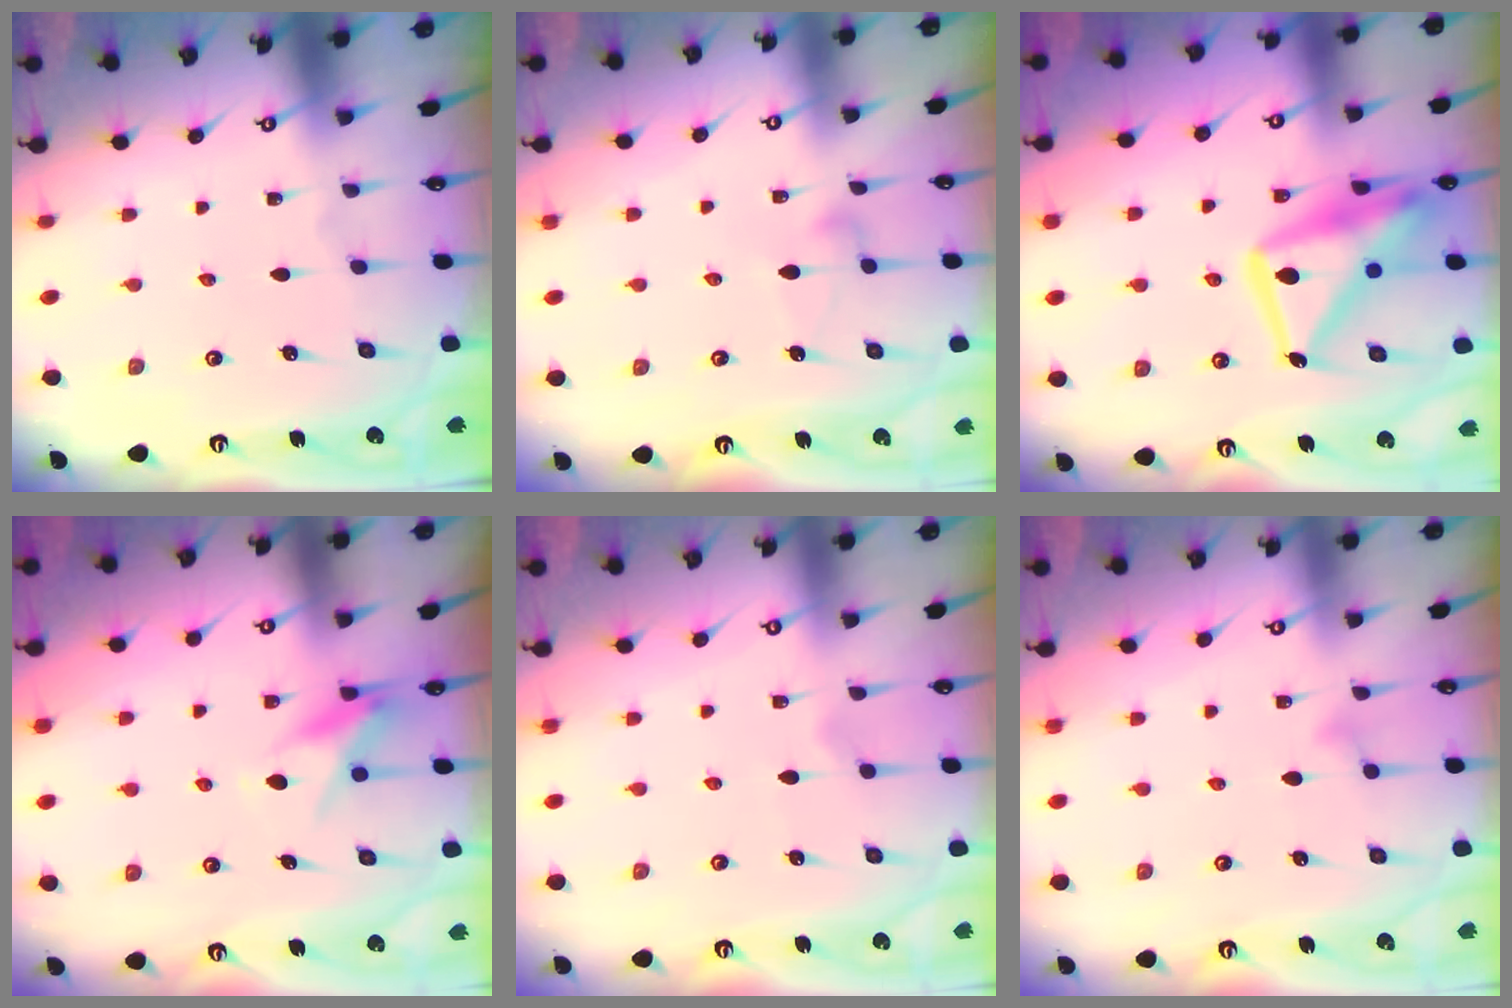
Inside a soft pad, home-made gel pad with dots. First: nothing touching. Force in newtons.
{"total": 6.0, "press": 6.0, "slide": 0.4}
{"total": 19.4, "press": 19.3, "slide": 1.9}
{"total": 7.8, "press": 7.7, "slide": 1.1}
{"total": 6.5, "press": 6.5, "slide": 0.2}
{"total": 6.5, "press": 6.4, "slide": 0.4}